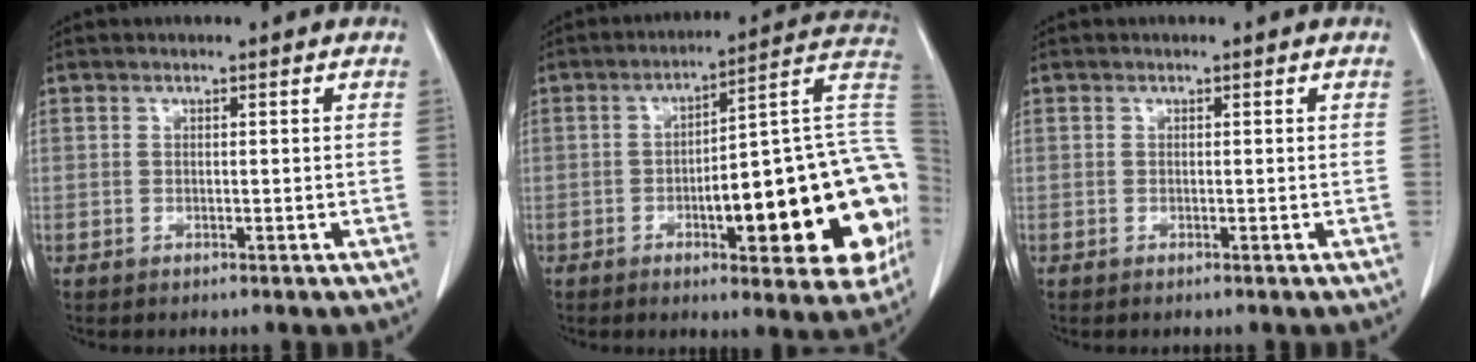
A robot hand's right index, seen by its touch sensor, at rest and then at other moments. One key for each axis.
{"total": 25.2, "fx": -5.0, "fy": 5.3, "fz": 24.2, "tx": -0.236, "ty": 0.029, "tz": -0.057}
{"total": 0.0}